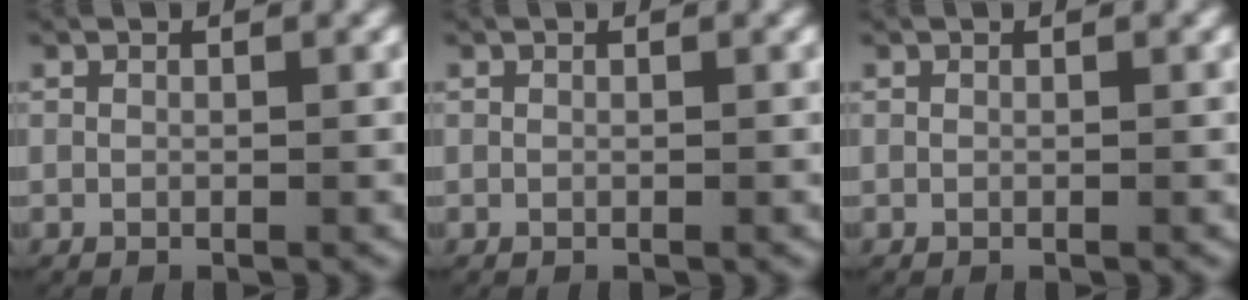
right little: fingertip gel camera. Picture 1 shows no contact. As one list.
[{"total": 0.0}, {"total": 0.0}]